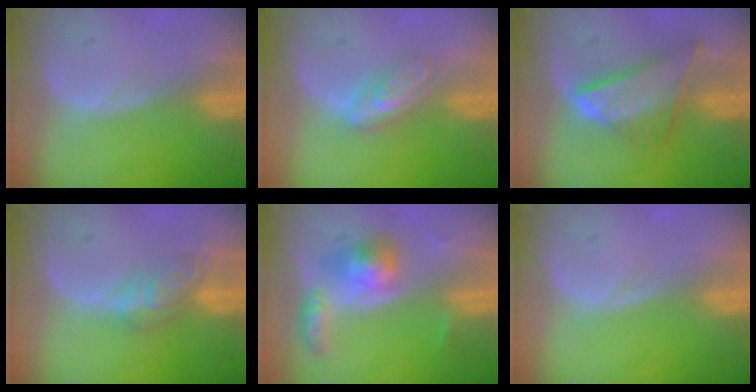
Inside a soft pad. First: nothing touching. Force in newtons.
{"total": 4.8, "press": 4.3, "slide": 2.1}
{"total": 8.7, "press": 7.5, "slide": 4.4}
{"total": 5.4, "press": 5.0, "slide": 2.1}
{"total": 5.5, "press": 5.3, "slide": 1.6}
{"total": 0.0}